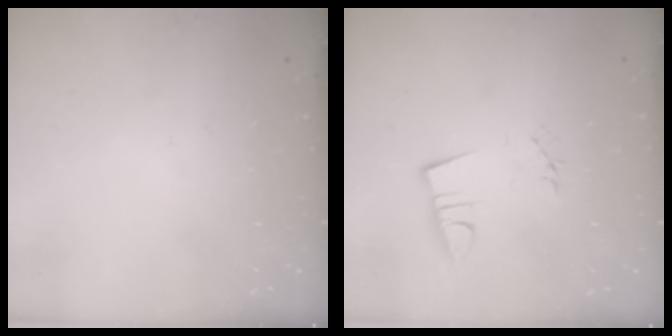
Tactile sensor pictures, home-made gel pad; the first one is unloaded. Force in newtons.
{"total": 3.1, "press": 1.7, "slide": 2.6}